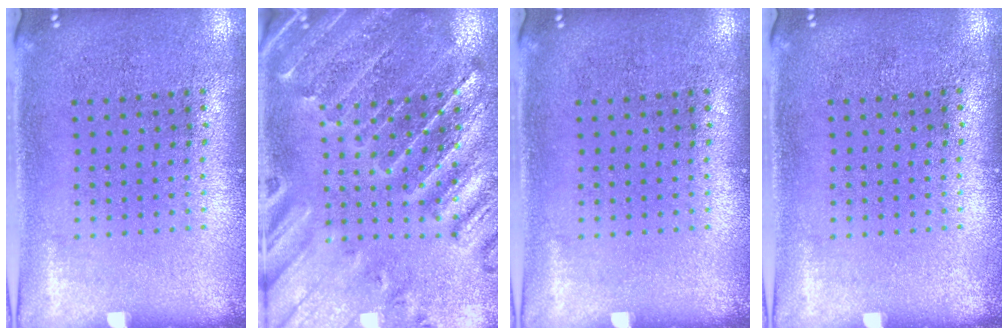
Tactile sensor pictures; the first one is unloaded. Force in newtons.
{"total": 1.6, "press": 1.6, "slide": 0.3}
{"total": 0.0}
{"total": 0.0}